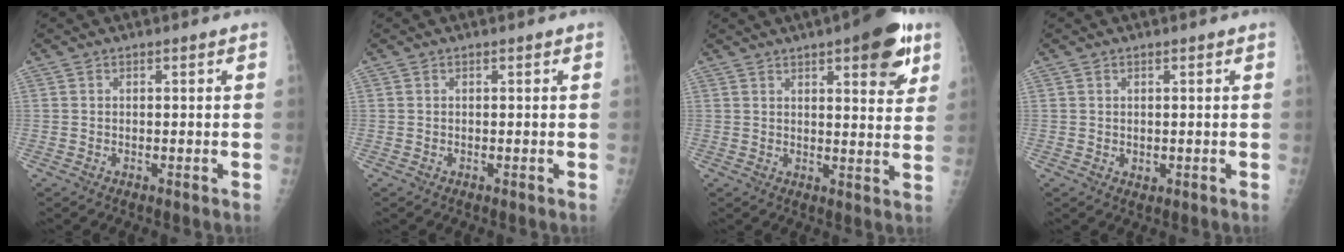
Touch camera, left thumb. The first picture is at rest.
{"total": 0.0}
{"total": 12.6, "force": [6.6, 4.0, 9.9], "torque": [-0.096, -0.024, 0.081]}
{"total": 1.0, "force": [0.2, 0.8, 0.5], "torque": [-0.005, -0.003, 0.007]}